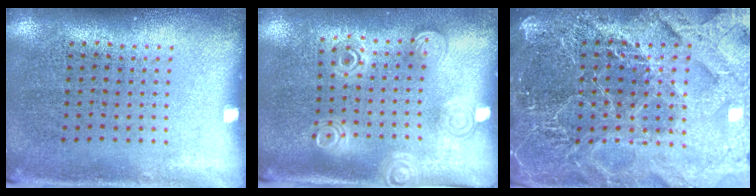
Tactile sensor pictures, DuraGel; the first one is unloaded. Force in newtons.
{"total": 1.7, "press": 1.4, "slide": 1.0}
{"total": 5.8, "press": 5.0, "slide": 2.9}